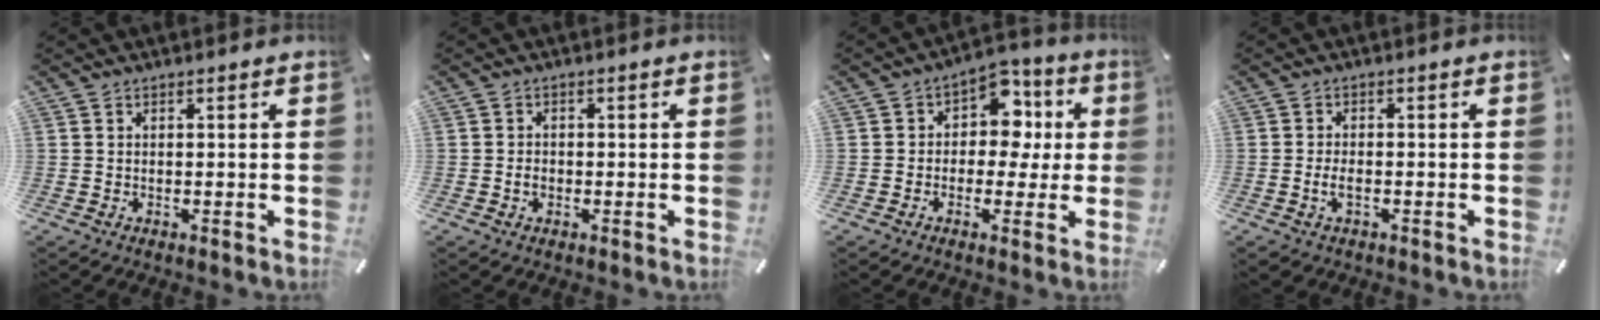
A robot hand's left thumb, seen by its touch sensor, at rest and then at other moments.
{"total": 2.0, "force": [-0.5, 1.5, 1.2], "torque": [-0.023, 0.005, -0.011]}
{"total": 9.5, "force": [1.6, 7.4, 5.7], "torque": [-0.073, -0.007, 0.025]}
{"total": 3.2, "force": [-1.0, 1.9, 2.3], "torque": [-0.049, 0.002, -0.019]}